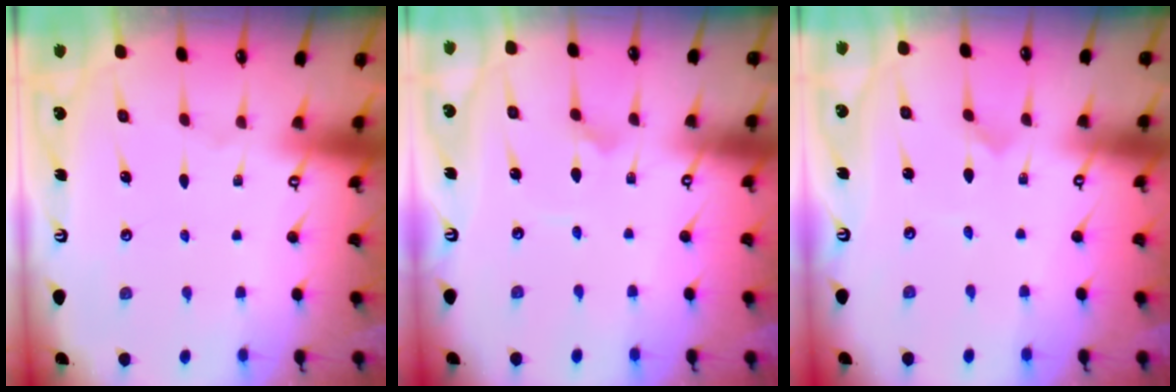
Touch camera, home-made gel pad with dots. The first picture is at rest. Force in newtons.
{"total": 3.6, "press": 3.6, "slide": 0.2}
{"total": 0.0}